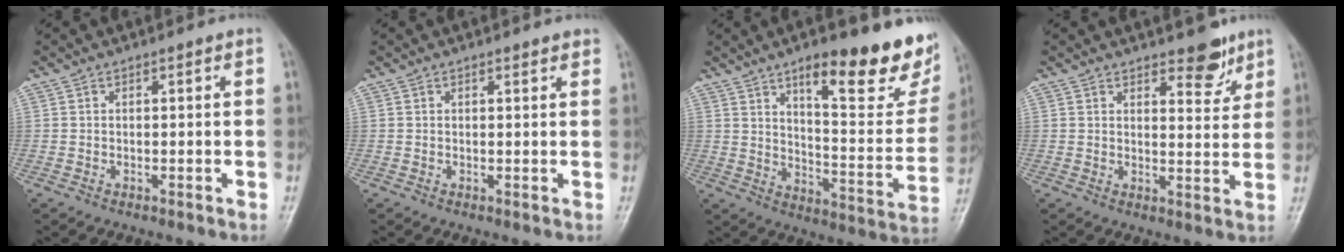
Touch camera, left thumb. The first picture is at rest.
{"total": 1.3, "force": [1.1, 0.4, 0.6], "torque": [-0.005, -0.003, 0.012]}
{"total": 22.1, "force": [13.8, 6.5, 15.9], "torque": [-0.166, -0.074, 0.201]}
{"total": 5.8, "force": [4.1, 2.4, 3.2], "torque": [-0.018, -0.029, 0.057]}